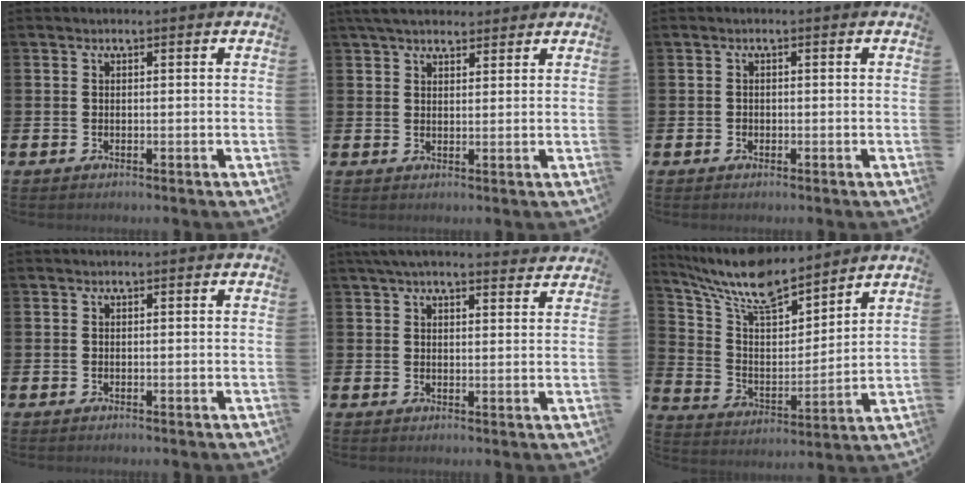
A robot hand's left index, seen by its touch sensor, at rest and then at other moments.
{"total": 4.5, "force": [4.0, 1.6, 1.3], "torque": [-0.036, -0.007, 0.075]}
{"total": 0.5, "force": [-0.3, 0.5, 0.0], "torque": [0.000, 0.005, -0.007]}
{"total": 0.0}
{"total": 4.6, "force": [4.2, 0.8, 1.8], "torque": [-0.043, -0.011, 0.078]}
{"total": 10.3, "force": [9.2, 2.8, 3.8], "torque": [-0.122, -0.057, 0.163]}